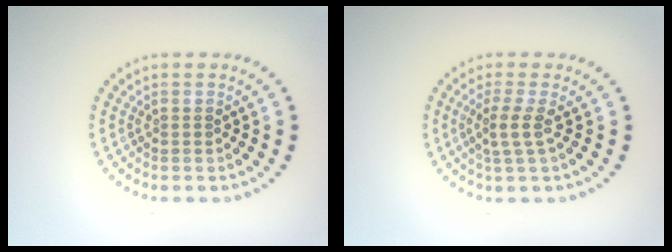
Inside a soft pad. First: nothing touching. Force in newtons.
{"total": 2.0, "press": 1.6, "slide": 1.2}